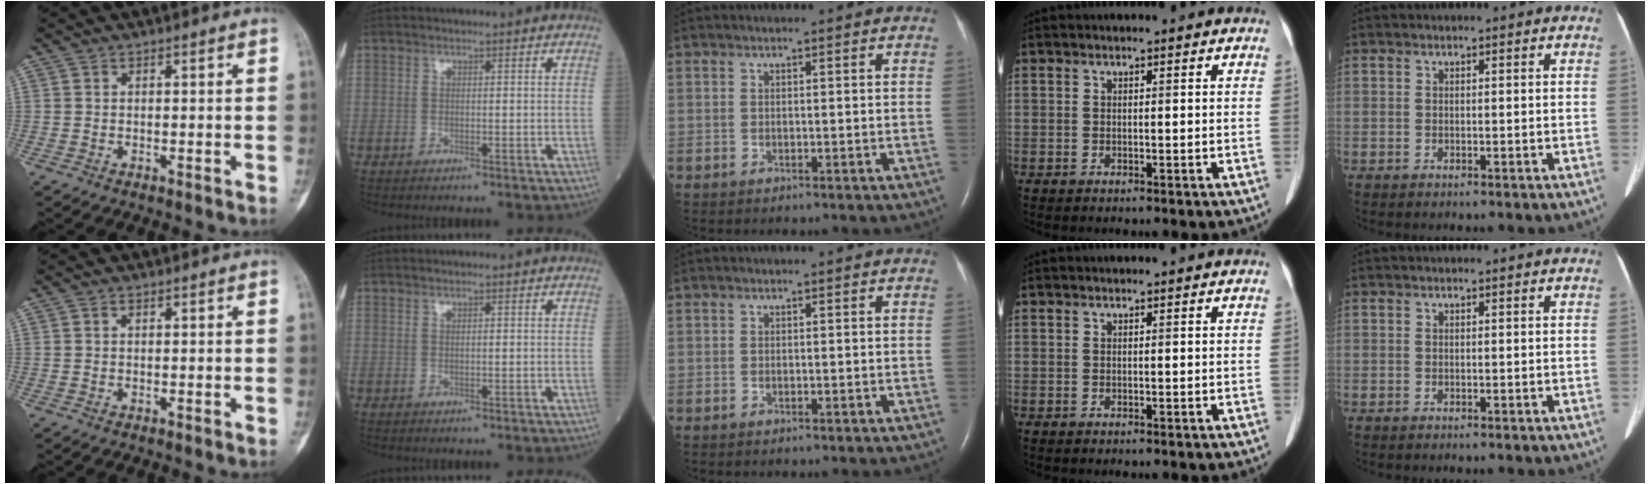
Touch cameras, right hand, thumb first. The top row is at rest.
{"index": {"total": 0.5, "force": [0.1, 0.1, 0.5], "torque": [-0.012, -0.001, 0.002]}}